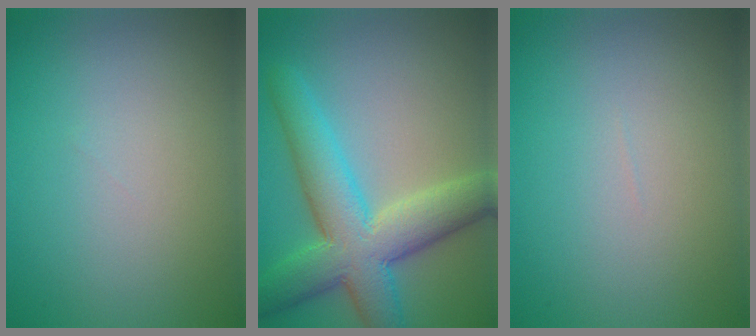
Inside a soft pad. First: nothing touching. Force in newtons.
{"total": 8.6, "press": 8.6, "slide": 0.4}
{"total": 0.0}